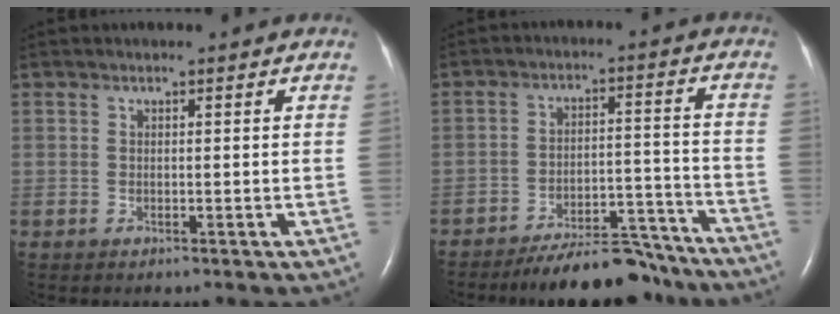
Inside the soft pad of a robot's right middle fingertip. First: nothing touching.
{"total": 12.0, "force": [-10.9, 2.9, 4.0], "torque": [-0.046, 0.028, -0.167]}